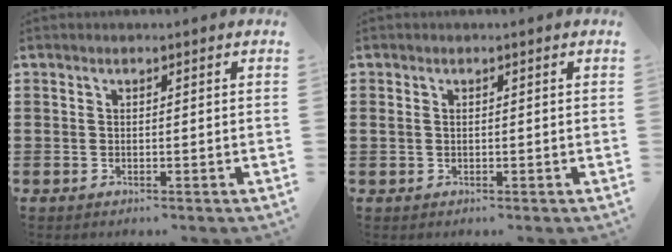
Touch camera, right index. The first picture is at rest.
{"total": 0.9, "force": [0.2, 0.7, 0.5], "torque": [-0.013, 0.005, 0.002]}